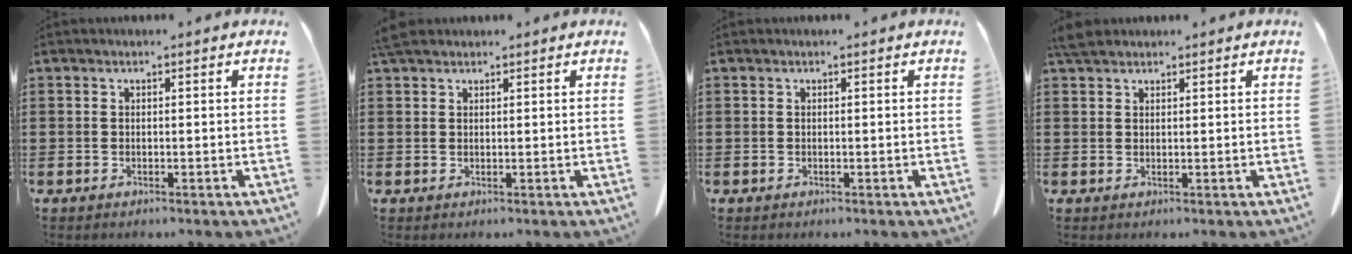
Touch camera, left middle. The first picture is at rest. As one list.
[{"total": 2.3, "force": [2.0, 0.8, 1.0], "torque": [-0.026, 0.004, 0.040]}, {"total": 0.0}, {"total": 2.4, "force": [2.1, 0.9, 0.9], "torque": [-0.025, 0.004, 0.042]}]